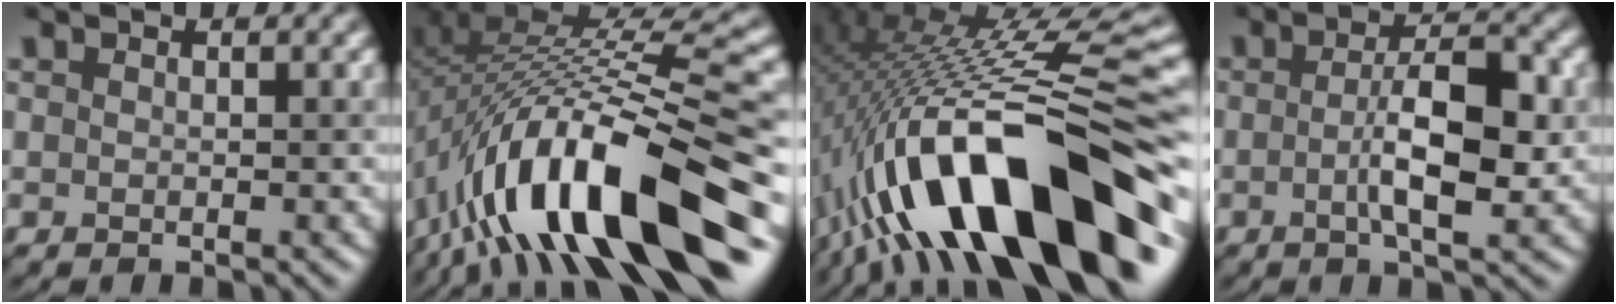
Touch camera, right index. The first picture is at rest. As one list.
[{"total": 15.8, "force": [-6.6, 4.4, 13.7], "torque": [-0.232, 0.019, -0.113]}, {"total": 17.7, "force": [-6.3, 4.9, 15.8], "torque": [-0.247, 0.040, -0.110]}, {"total": 5.9, "force": [-0.5, 1.7, 5.7], "torque": [-0.101, 0.003, -0.012]}]